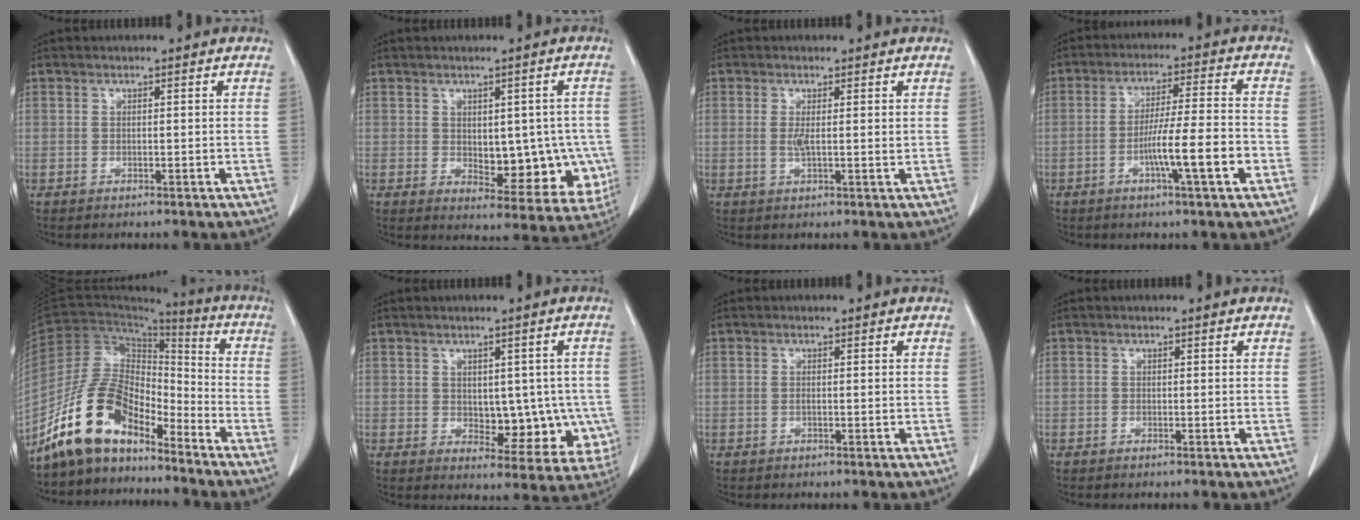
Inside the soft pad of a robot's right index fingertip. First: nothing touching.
{"total": 11.3, "force": [-0.9, 6.0, 9.5], "torque": [-0.106, 0.004, 0.007]}
{"total": 2.3, "force": [0.3, 0.3, 2.3], "torque": [-0.045, -0.002, 0.007]}
{"total": 9.4, "force": [-3.4, -0.2, 8.8], "torque": [-0.147, -0.001, -0.058]}
{"total": 12.9, "force": [-10.2, 5.1, 6.0], "torque": [-0.123, 0.035, -0.191]}
{"total": 9.4, "force": [-0.6, 5.5, 7.6], "torque": [-0.074, 0.005, 0.008]}
{"total": 0.6, "force": [0.0, 0.0, 0.6], "torque": [-0.013, -0.001, 0.001]}
{"total": 0.0}